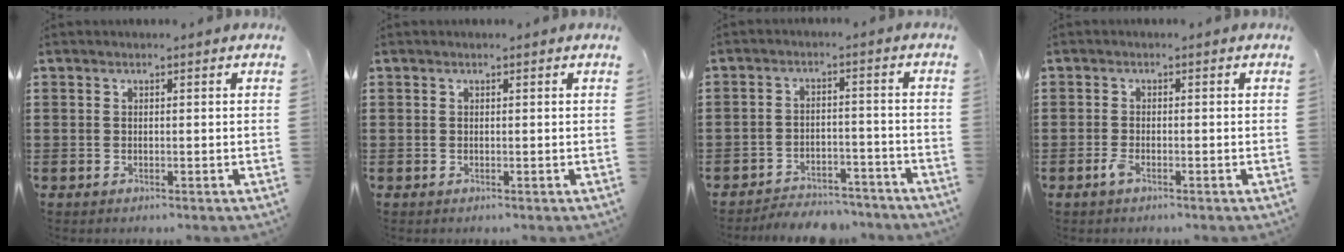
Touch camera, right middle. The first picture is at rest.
{"total": 0.0}
{"total": 4.6, "force": [-4.5, 0.9, 0.3], "torque": [-0.008, 0.010, -0.096]}
{"total": 1.7, "force": [-0.9, 0.4, 1.3], "torque": [-0.040, -0.007, -0.021]}